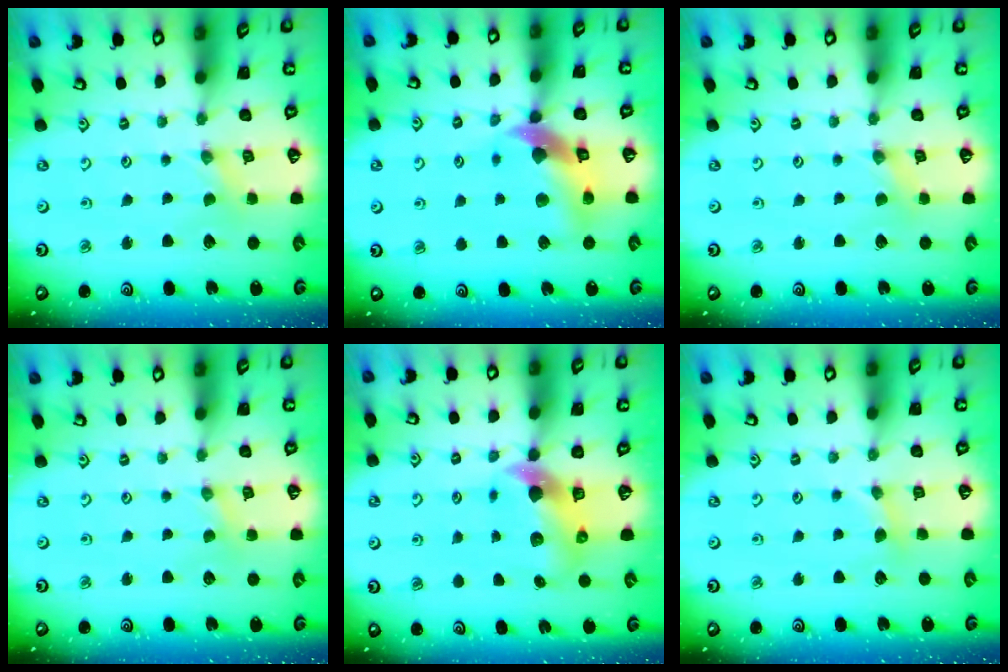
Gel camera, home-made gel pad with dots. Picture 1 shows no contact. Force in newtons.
{"total": 12.2, "press": 12.0, "slide": 1.9}
{"total": 0.7, "press": 0.7, "slide": 0.2}
{"total": 0.8, "press": 0.8, "slide": 0.1}
{"total": 7.6, "press": 7.5, "slide": 1.1}
{"total": 3.1, "press": 3.0, "slide": 0.3}